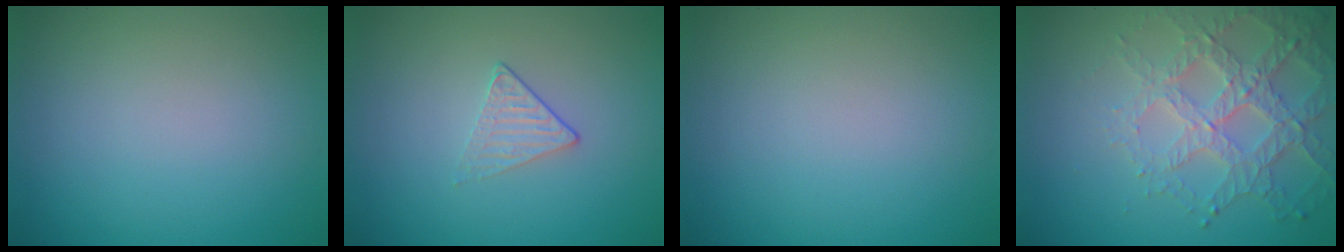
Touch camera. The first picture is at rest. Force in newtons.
{"total": 1.3, "press": 0.9, "slide": 0.9}
{"total": 0.0}
{"total": 4.7, "press": 4.1, "slide": 2.2}